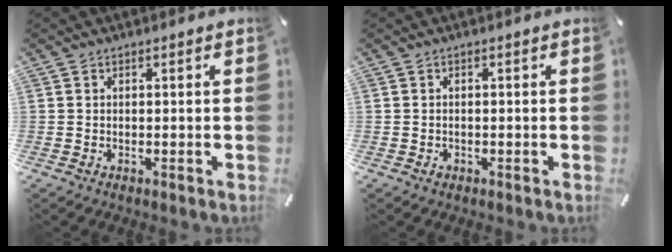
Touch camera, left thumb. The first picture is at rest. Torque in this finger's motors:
{"motor_torque": [0.22, 0.28, 0.14, 0.21, 0.00]}